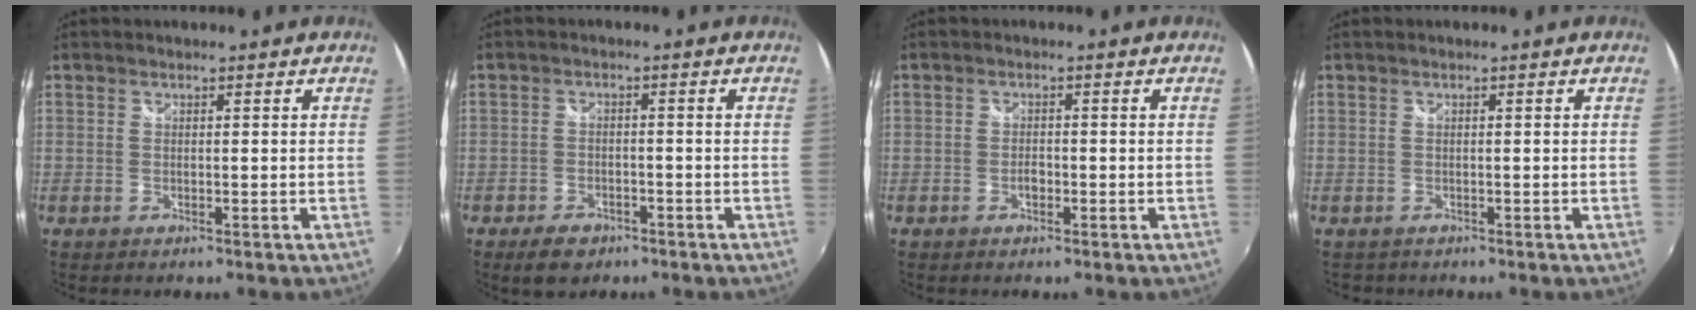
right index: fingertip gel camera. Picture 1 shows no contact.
{"total": 5.5, "force": [-3.8, 3.3, 2.2], "torque": [-0.060, 0.001, -0.056]}
{"total": 1.5, "force": [-0.7, 0.9, 0.9], "torque": [-0.018, 0.002, -0.013]}
{"total": 1.0, "force": [-0.6, 0.8, 0.2], "torque": [-0.008, -0.001, -0.005]}